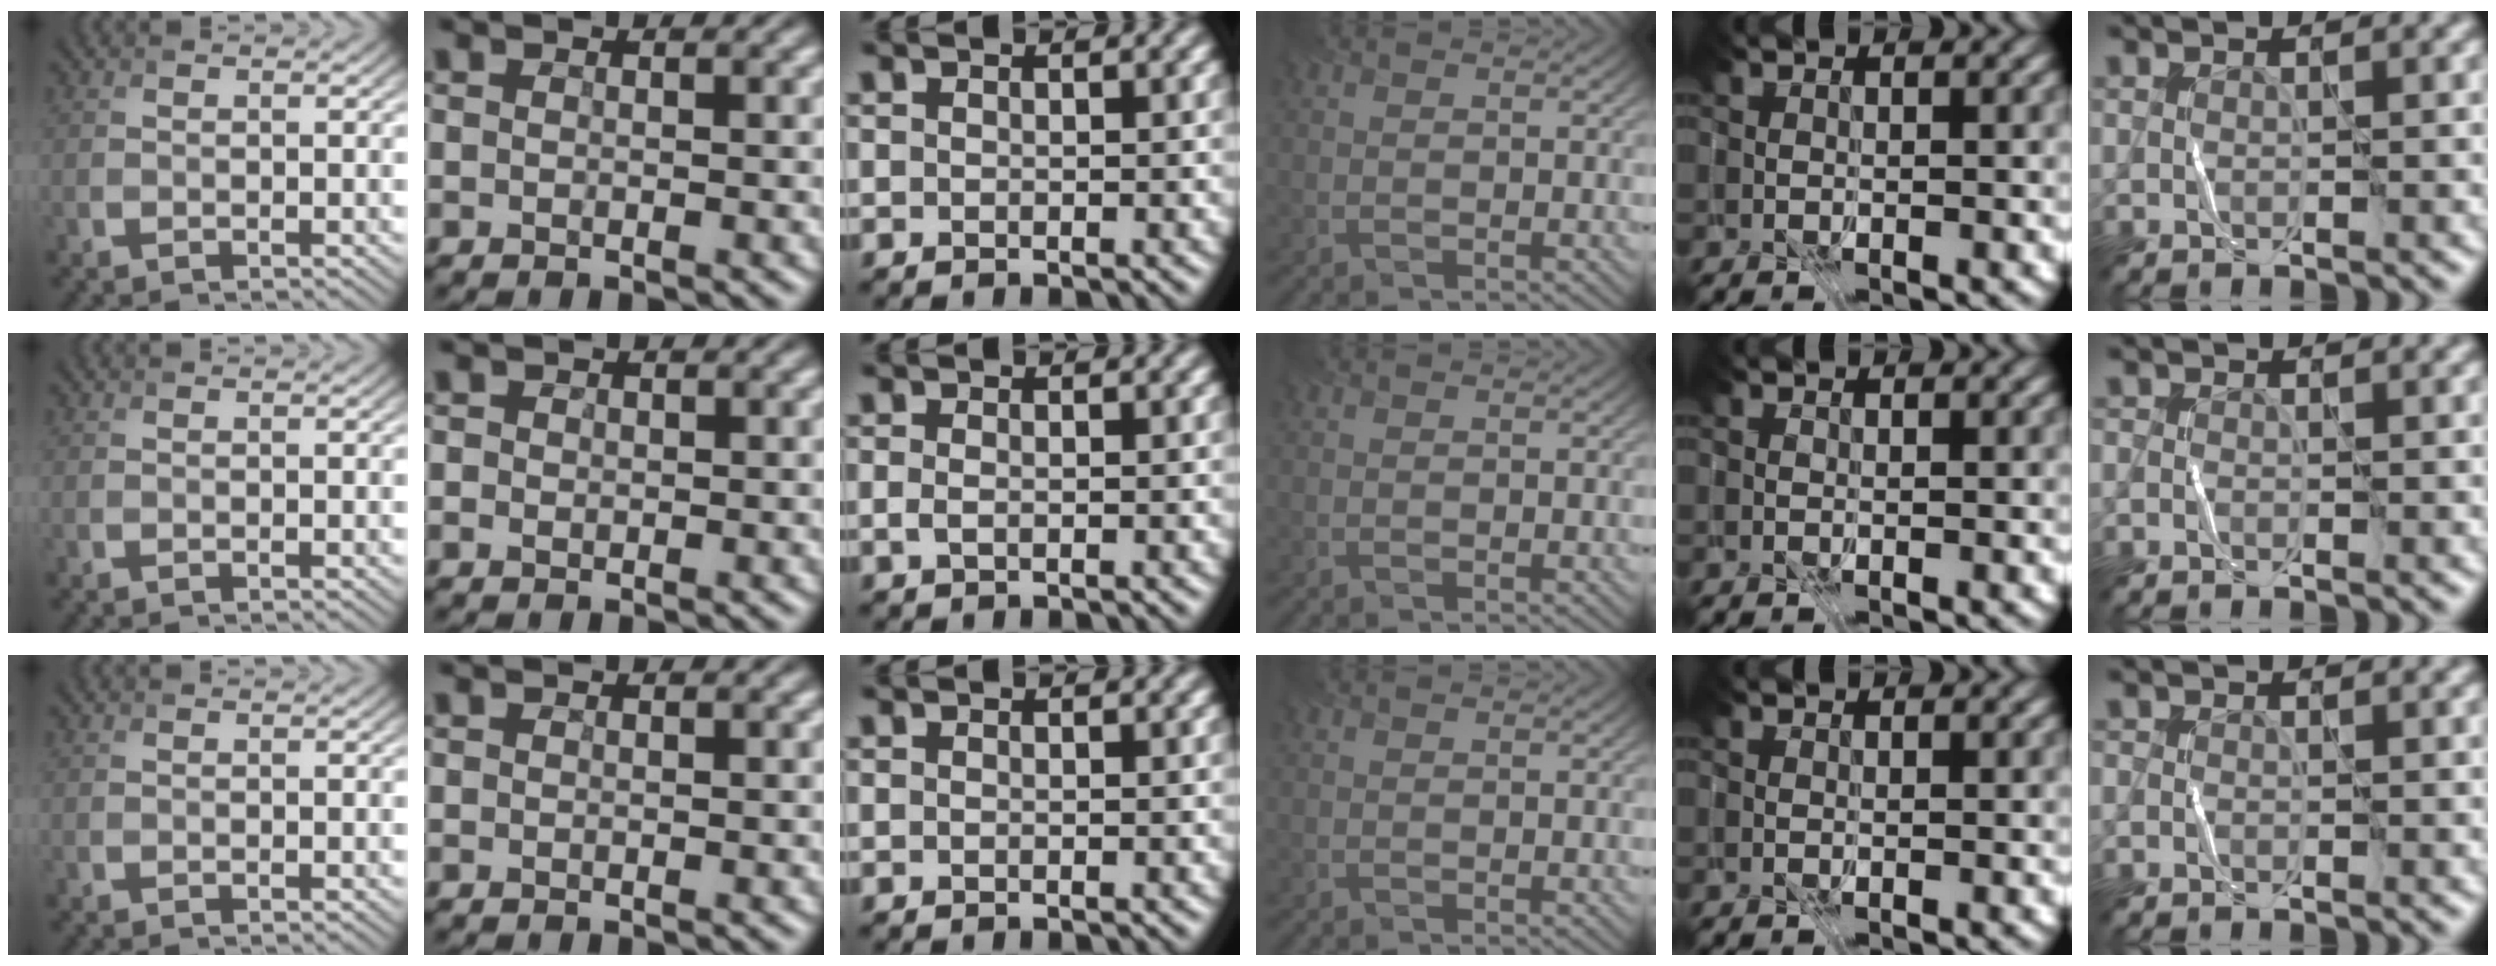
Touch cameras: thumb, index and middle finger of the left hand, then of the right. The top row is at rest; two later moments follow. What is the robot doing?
{"motion": "fold", "object": "file"}